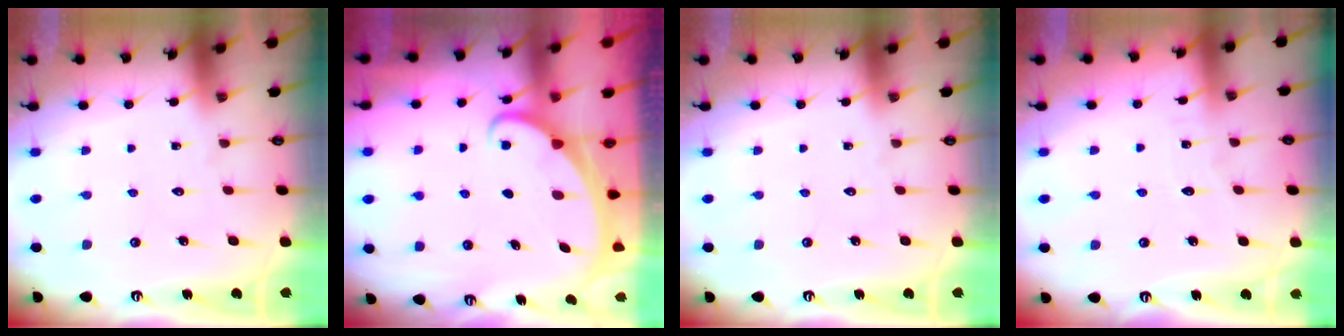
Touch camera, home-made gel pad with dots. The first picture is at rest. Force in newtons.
{"total": 2.0, "press": 2.0, "slide": 0.3}
{"total": 0.0}
{"total": 2.7, "press": 2.7, "slide": 0.3}